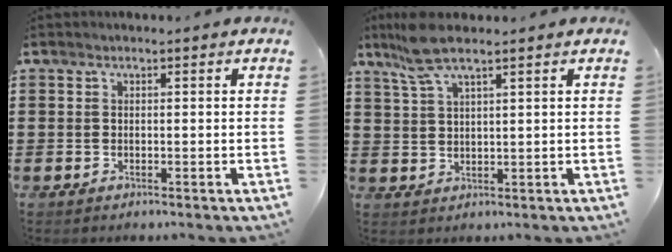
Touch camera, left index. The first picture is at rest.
{"total": 5.7, "force": [3.9, 0.9, 4.0], "torque": [-0.087, 0.003, 0.073]}